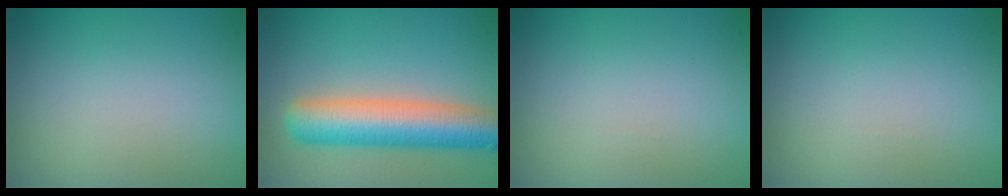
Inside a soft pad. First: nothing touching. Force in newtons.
{"total": 7.8, "press": 7.8, "slide": 0.3}
{"total": 0.0}
{"total": 0.0}